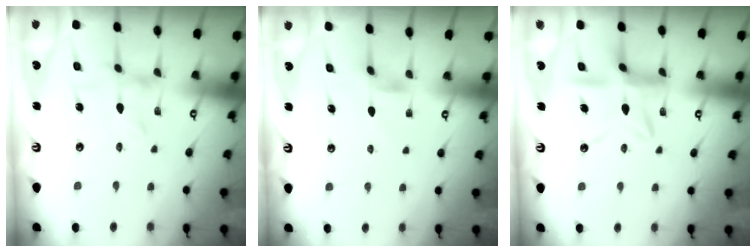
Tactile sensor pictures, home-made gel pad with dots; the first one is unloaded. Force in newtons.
{"total": 2.4, "press": 2.3, "slide": 0.4}
{"total": 10.7, "press": 10.6, "slide": 1.0}